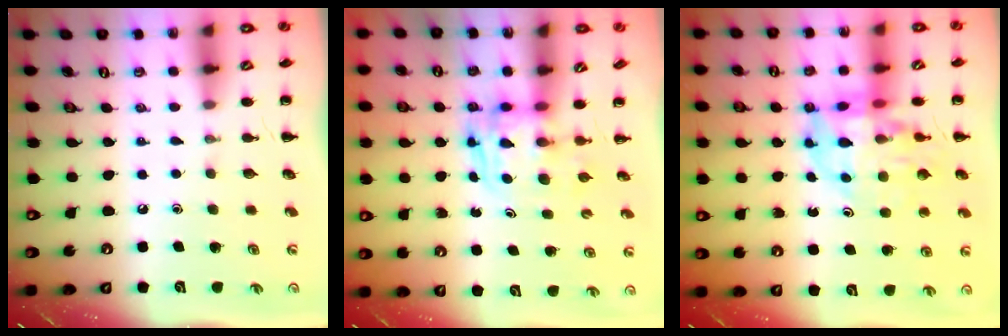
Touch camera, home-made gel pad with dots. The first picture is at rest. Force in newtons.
{"total": 2.6, "press": 2.6, "slide": 0.2}
{"total": 12.9, "press": 12.5, "slide": 2.9}